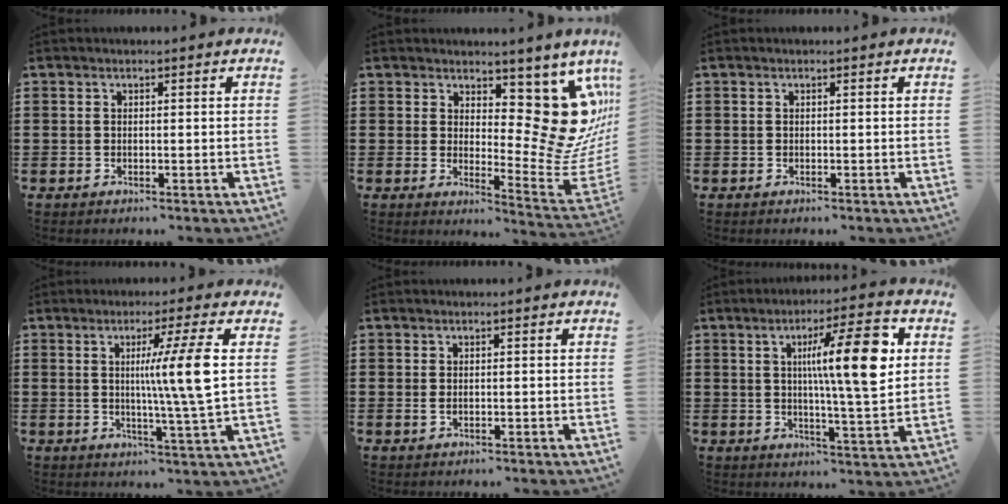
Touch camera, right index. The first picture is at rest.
{"total": 14.7, "force": [5.9, 7.0, 11.5], "torque": [-0.141, -0.055, 0.107]}
{"total": 0.0}
{"total": 9.2, "force": [1.4, -1.1, 9.0], "torque": [-0.152, -0.010, 0.008]}
{"total": 0.7, "force": [-0.1, 0.1, 0.7], "torque": [-0.016, -0.003, -0.001]}
{"total": 12.4, "force": [3.5, 1.9, 11.7], "torque": [-0.194, -0.001, 0.045]}